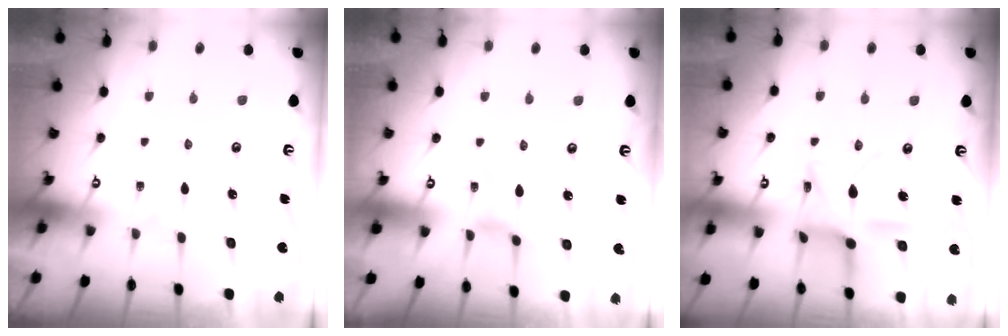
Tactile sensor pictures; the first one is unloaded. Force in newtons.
{"total": 1.0, "press": 0.9, "slide": 0.4}
{"total": 12.5, "press": 12.5, "slide": 0.8}